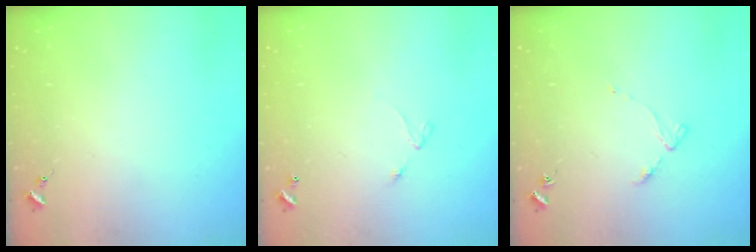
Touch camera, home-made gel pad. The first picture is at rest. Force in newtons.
{"total": 4.2, "press": 4.2, "slide": 0.4}
{"total": 3.3, "press": 3.3, "slide": 0.4}